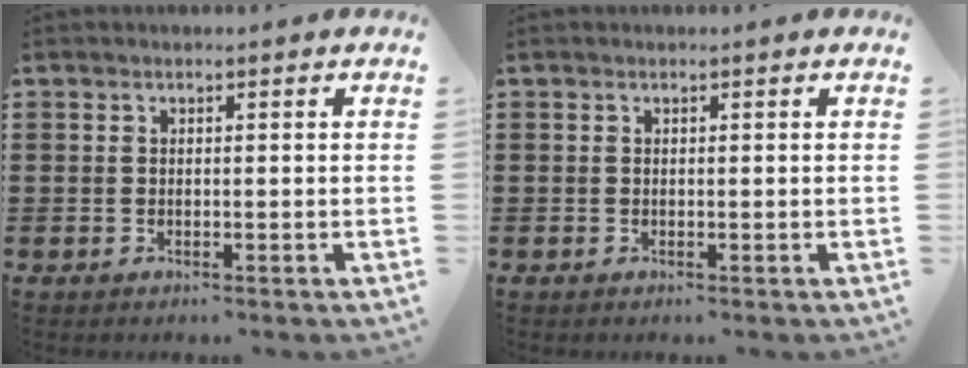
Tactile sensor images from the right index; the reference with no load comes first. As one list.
[{"total": 0.0}]